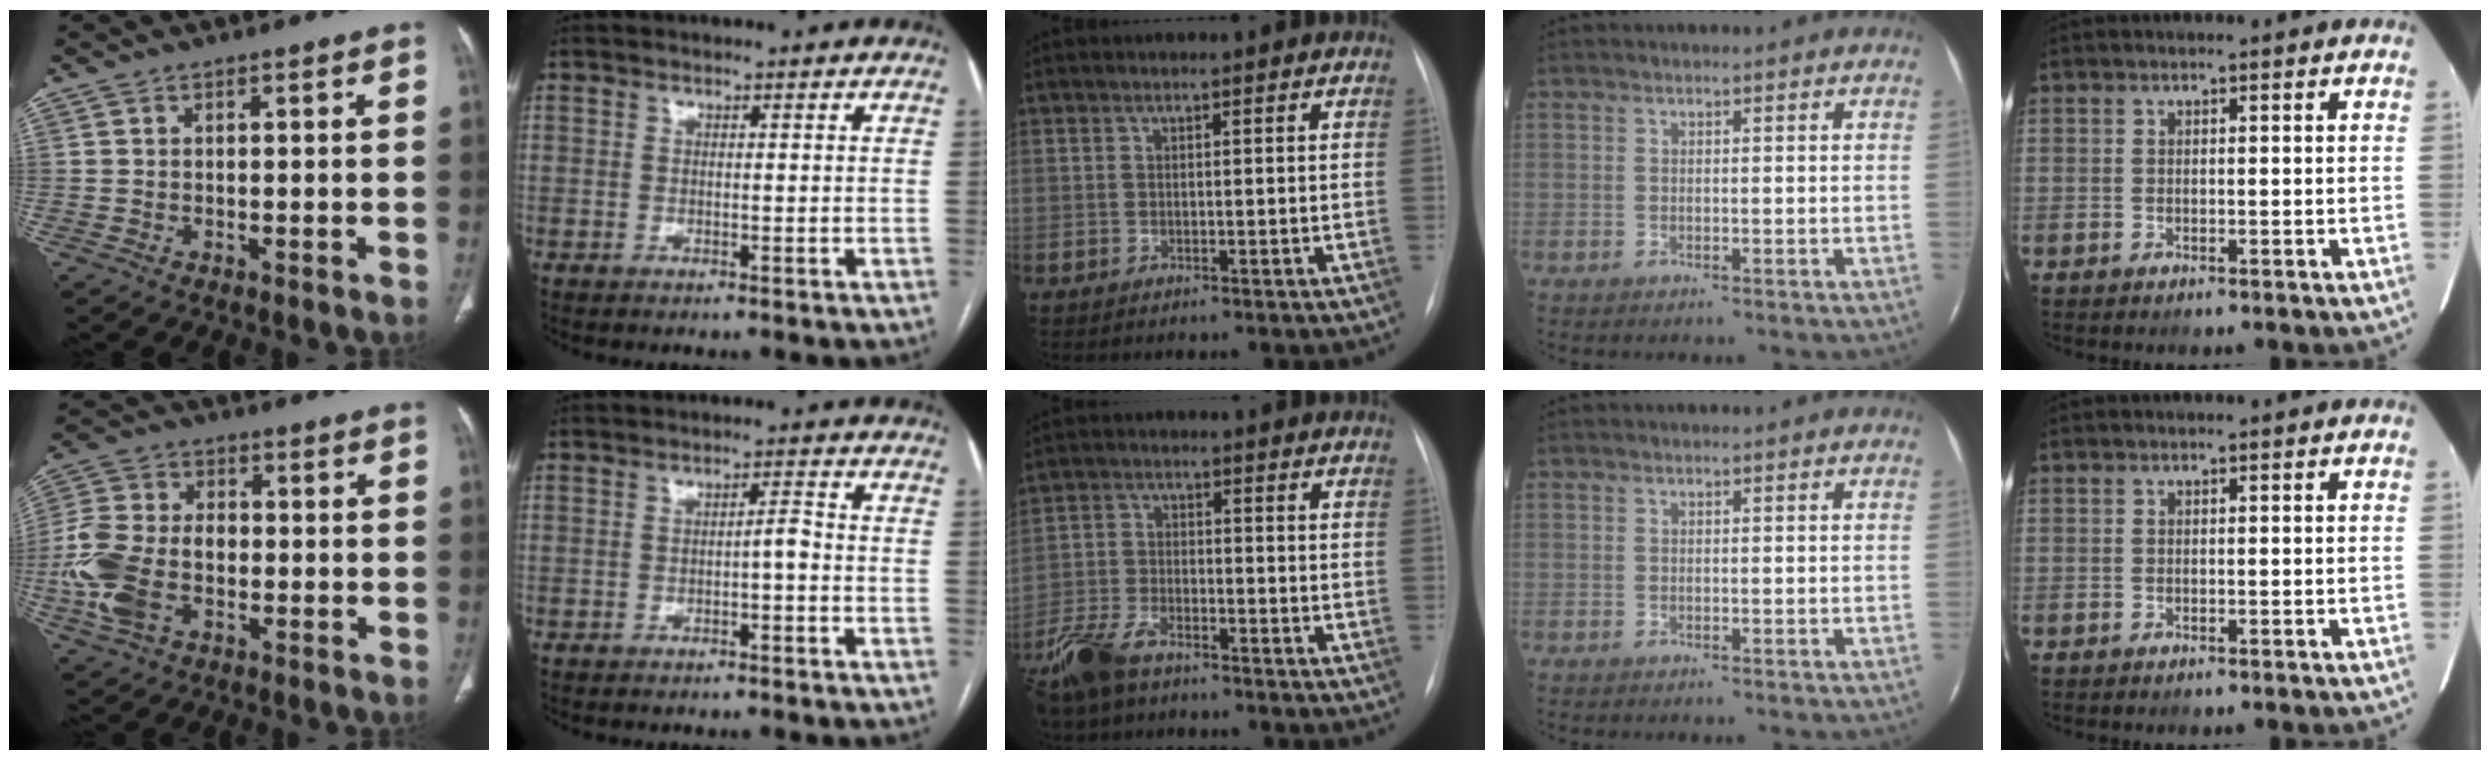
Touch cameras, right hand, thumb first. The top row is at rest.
{"thumb": {"total": 13.6, "force": [-3.1, 8.9, 9.8], "torque": [-0.216, 0.021, -0.062]}, "index": {"total": 2.1, "force": [-0.7, 0.3, 2.0], "torque": [-0.028, 0.004, -0.013]}, "middle": {"total": 8.0, "force": [-6.3, 3.0, 3.8], "torque": [-0.090, -0.016, -0.123]}}